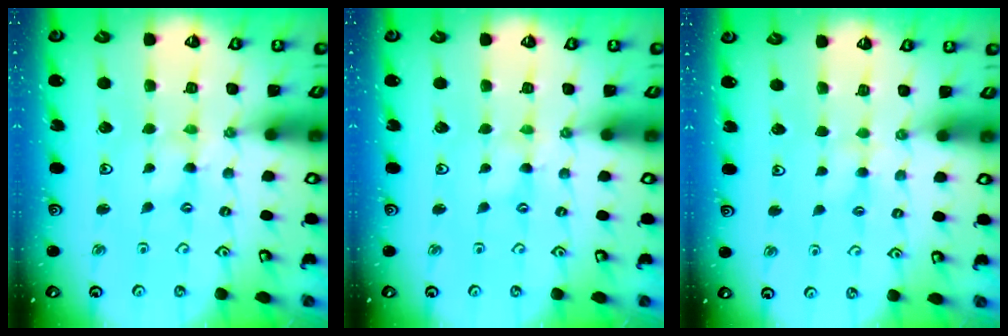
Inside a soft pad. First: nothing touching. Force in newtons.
{"total": 0.0}
{"total": 2.8, "press": 2.7, "slide": 0.5}